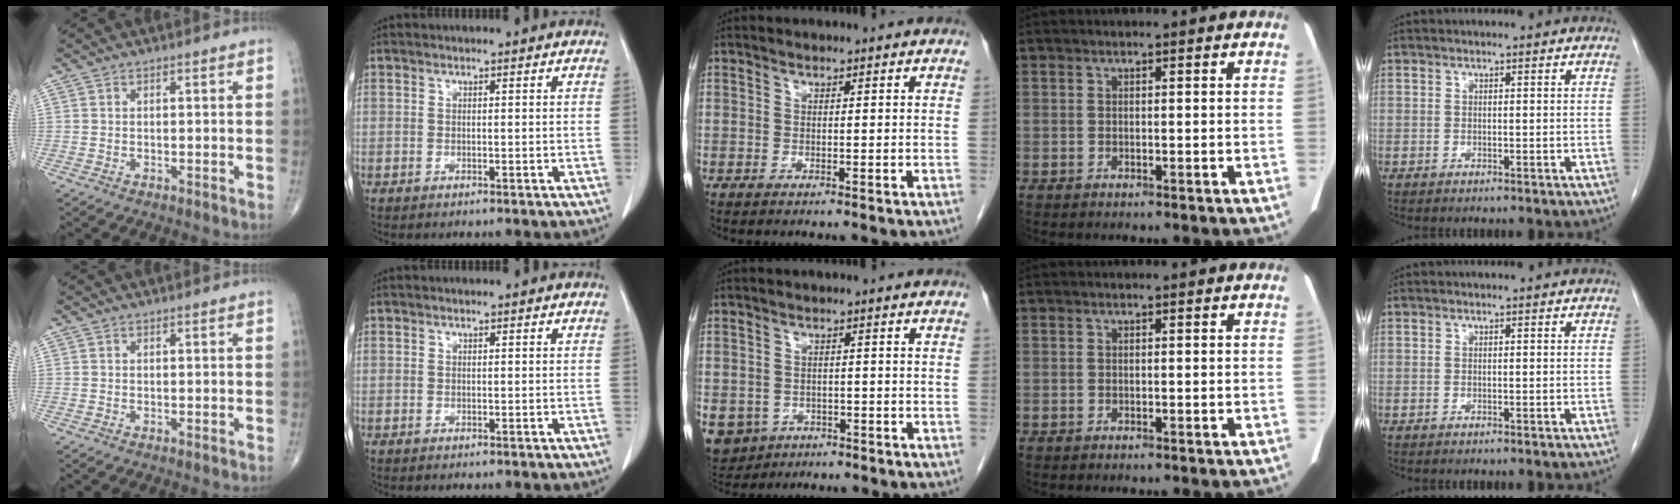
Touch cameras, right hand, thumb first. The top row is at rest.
{"middle": {"total": 8.5, "force": [-4.2, 7.0, 2.4], "torque": [-0.070, 0.001, -0.057]}}